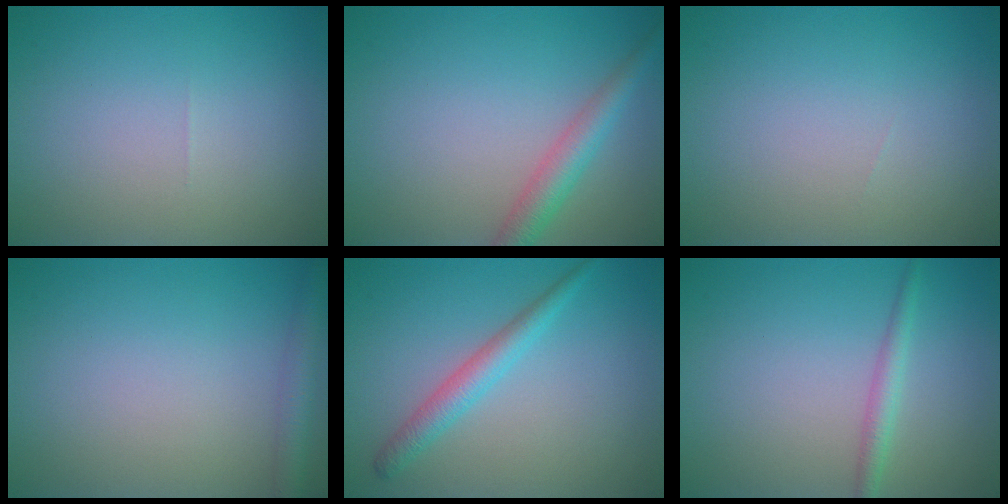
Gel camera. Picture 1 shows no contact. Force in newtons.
{"total": 3.1, "press": 3.1, "slide": 0.1}
{"total": 0.0}
{"total": 2.5, "press": 2.5, "slide": 0.1}
{"total": 2.5, "press": 2.5, "slide": 0.0}
{"total": 1.8, "press": 1.8, "slide": 0.0}